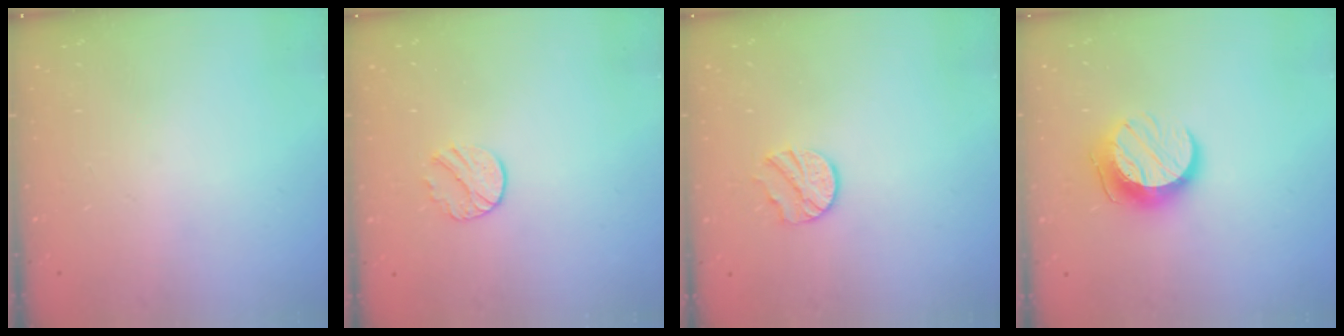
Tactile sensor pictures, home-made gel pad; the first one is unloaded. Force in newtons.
{"total": 7.0, "press": 6.9, "slide": 0.7}
{"total": 8.3, "press": 8.3, "slide": 0.2}
{"total": 11.5, "press": 11.4, "slide": 0.6}